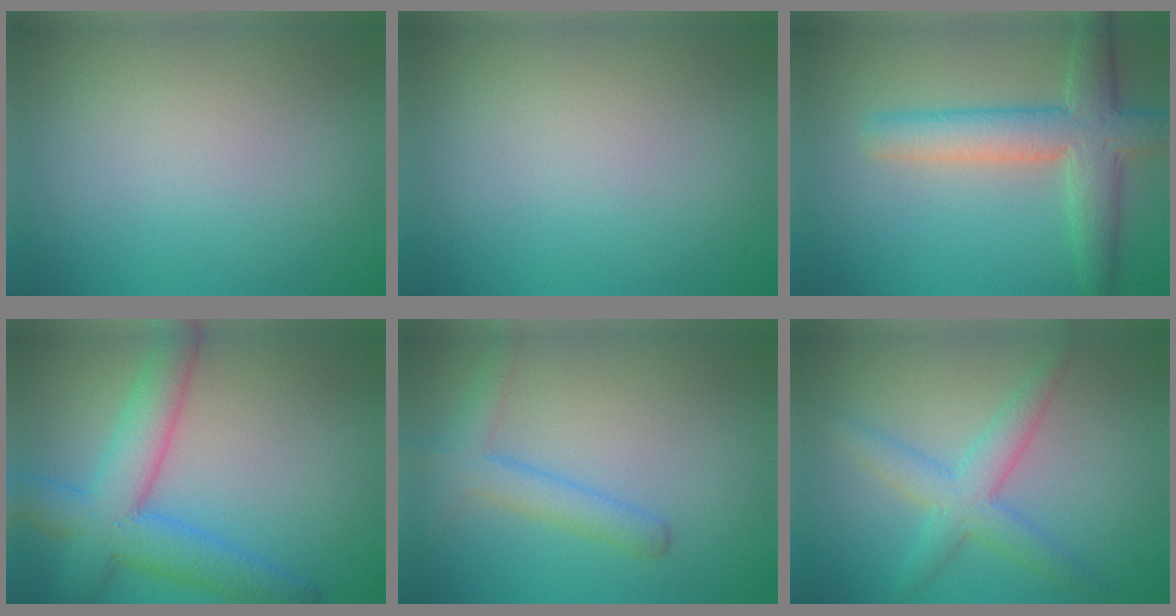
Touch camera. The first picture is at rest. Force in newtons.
{"total": 0.0}
{"total": 6.0, "press": 6.0, "slide": 0.1}
{"total": 7.3, "press": 7.3, "slide": 0.2}
{"total": 3.0, "press": 3.0, "slide": 0.2}
{"total": 3.9, "press": 3.9, "slide": 0.2}